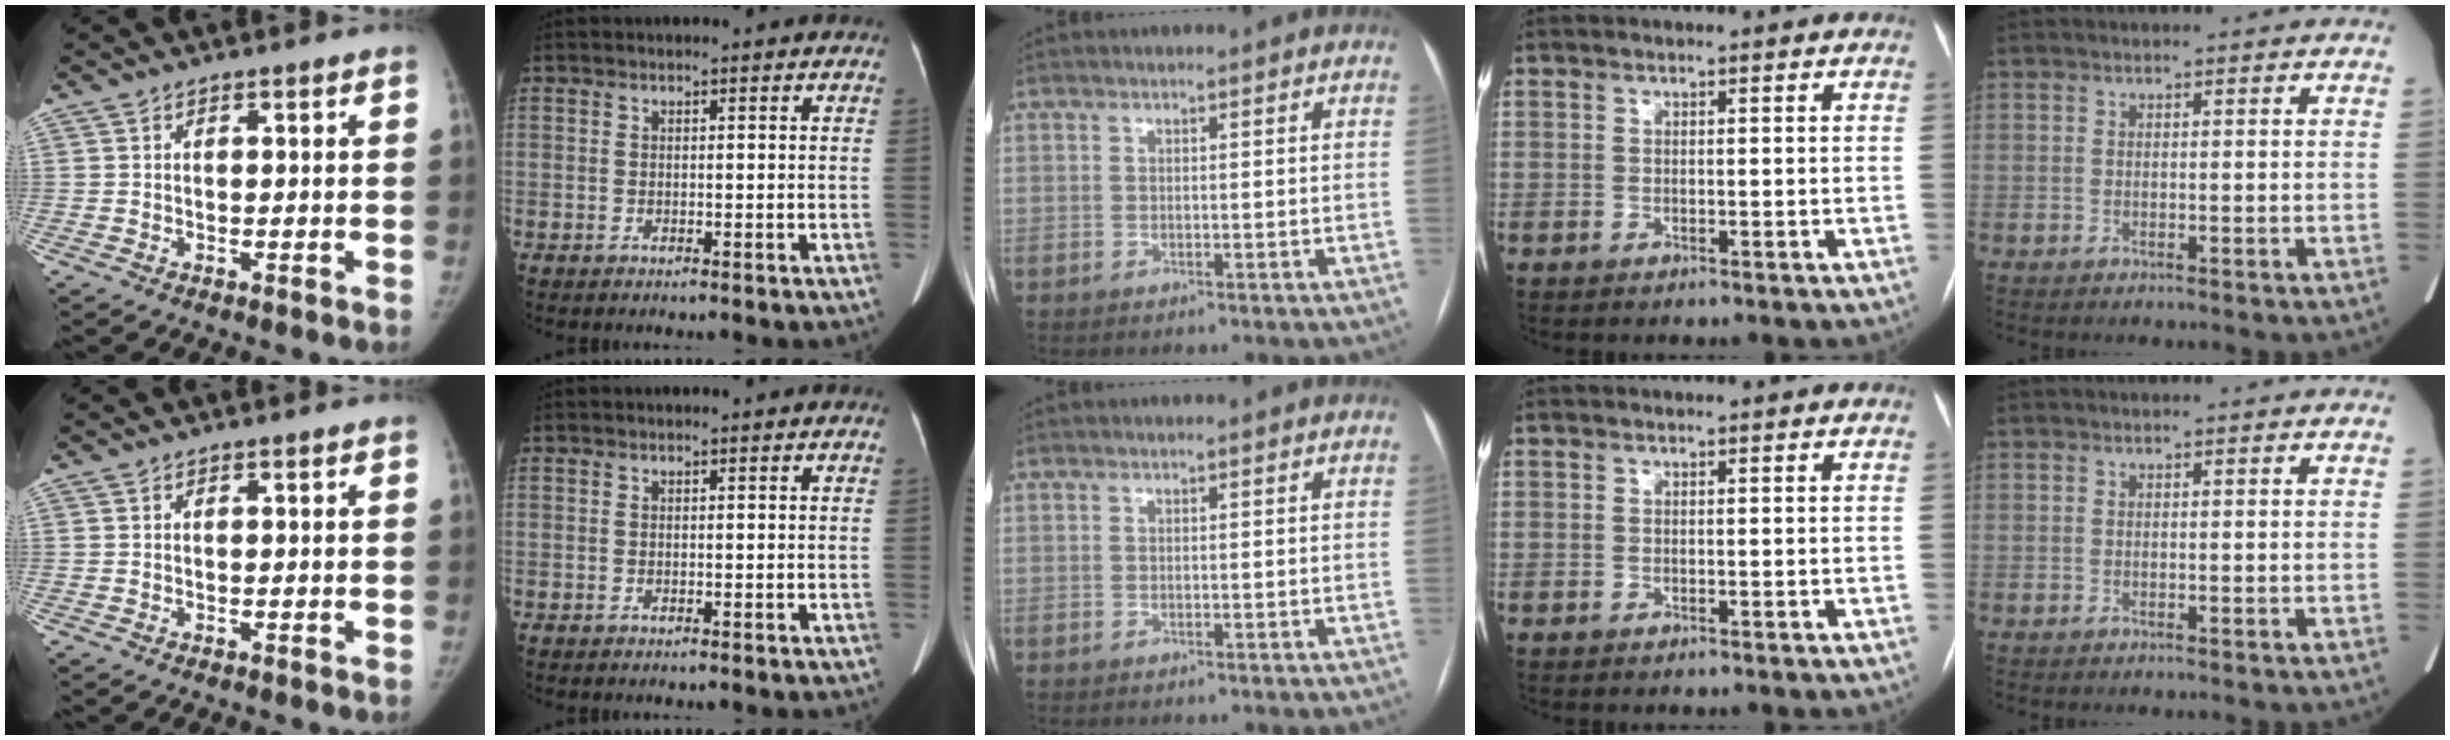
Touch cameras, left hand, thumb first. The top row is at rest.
{}